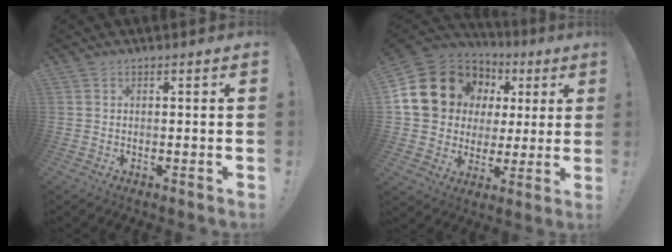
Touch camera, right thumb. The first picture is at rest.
{"total": 18.8, "force": [7.7, 14.9, 8.6], "torque": [-0.135, -0.034, 0.174]}